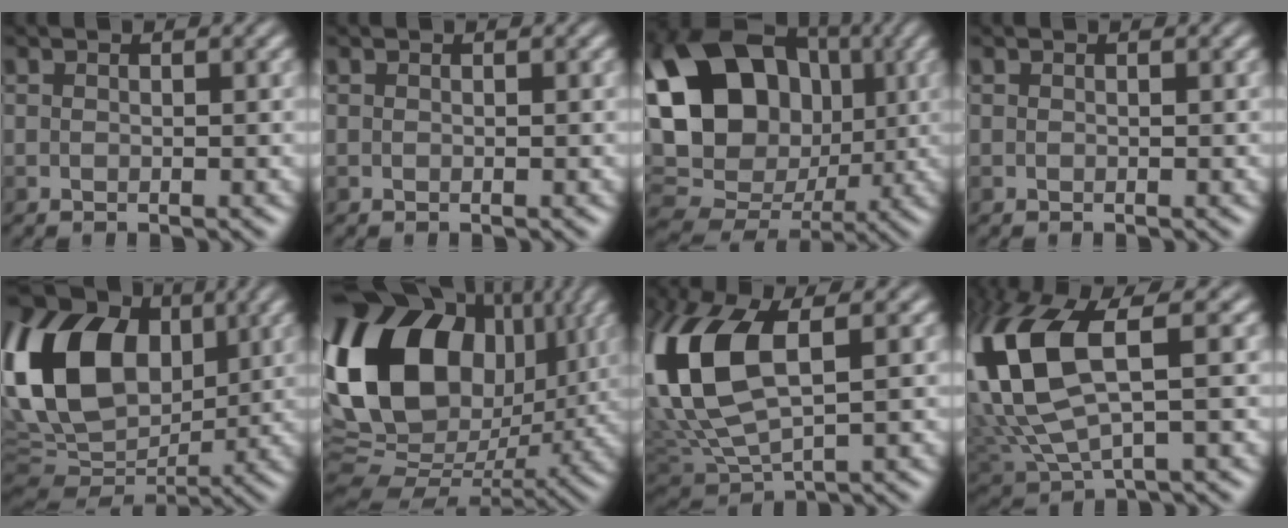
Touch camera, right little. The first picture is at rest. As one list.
[{"total": 0.0}, {"total": 17.3, "force": [2.1, 13.6, 10.6], "torque": [-0.184, 0.012, 0.041]}, {"total": 0.0}, {"total": 16.2, "force": [2.8, 11.4, 11.1], "torque": [-0.233, 0.016, 0.038]}, {"total": 17.9, "force": [4.0, 13.1, 11.5], "torque": [-0.246, 0.018, 0.069]}, {"total": 11.4, "force": [1.6, 5.8, 9.7], "torque": [-0.245, 0.006, 0.031]}, {"total": 11.0, "force": [1.7, 4.6, 9.9], "torque": [-0.242, 0.004, 0.037]}]